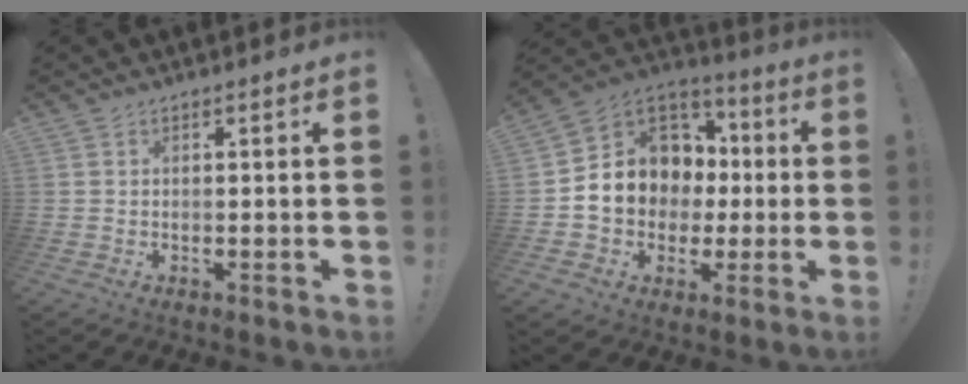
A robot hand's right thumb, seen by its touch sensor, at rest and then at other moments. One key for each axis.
{"total": 12.8, "fx": 0.0, "fy": 11.6, "fz": 5.6, "tx": -0.069, "ty": 0.002, "tz": 0.020}